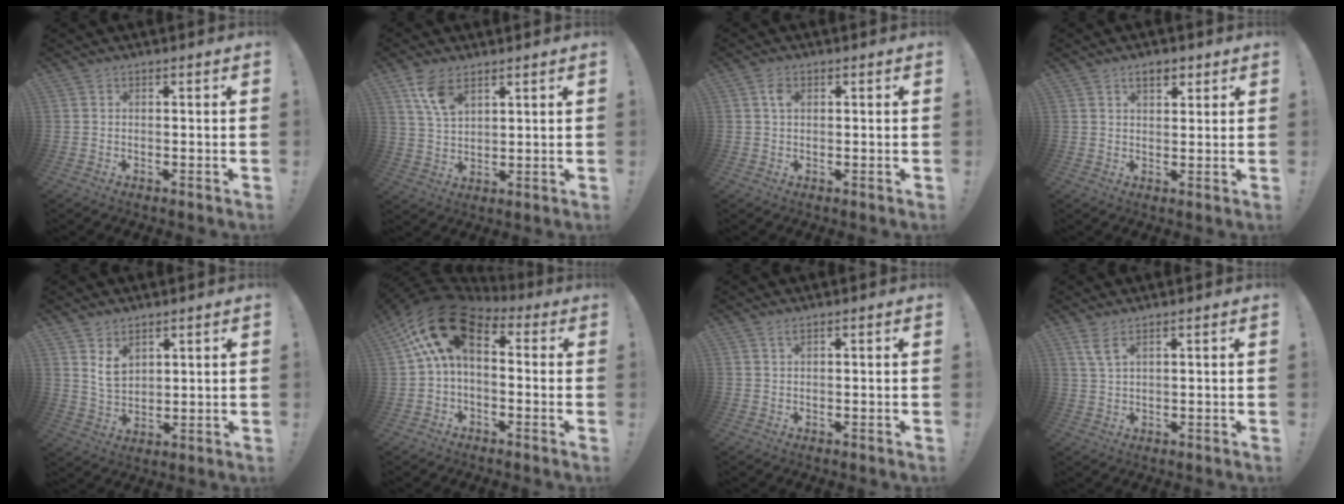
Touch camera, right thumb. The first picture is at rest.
{"total": 8.4, "force": [5.1, 4.2, 5.3], "torque": [-0.098, -0.018, 0.097]}
{"total": 2.7, "force": [0.9, 1.7, 2.0], "torque": [-0.028, -0.001, 0.011]}
{"total": 4.4, "force": [2.4, 2.3, 2.8], "torque": [-0.041, -0.004, 0.041]}
{"total": 6.6, "force": [4.0, 4.5, 2.8], "torque": [-0.036, -0.027, 0.073]}
{"total": 16.8, "force": [6.0, 9.4, 12.6], "torque": [-0.247, -0.018, 0.109]}
{"total": 1.0, "force": [0.5, 0.0, 0.9], "torque": [-0.010, -0.002, 0.007]}
{"total": 4.5, "force": [2.5, 1.2, 3.5], "torque": [-0.064, -0.008, 0.045]}